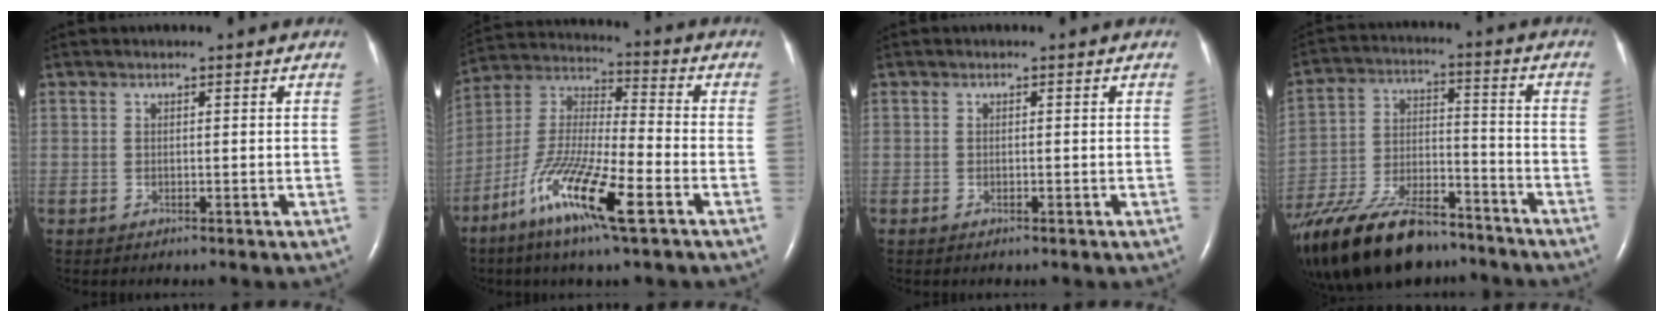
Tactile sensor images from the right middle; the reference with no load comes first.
{"total": 15.3, "force": [-7.7, 1.6, 13.1], "torque": [-0.262, -0.023, -0.145]}
{"total": 0.0}
{"total": 25.2, "force": [-19.6, 8.8, 13.1], "torque": [-0.296, -0.032, -0.328]}